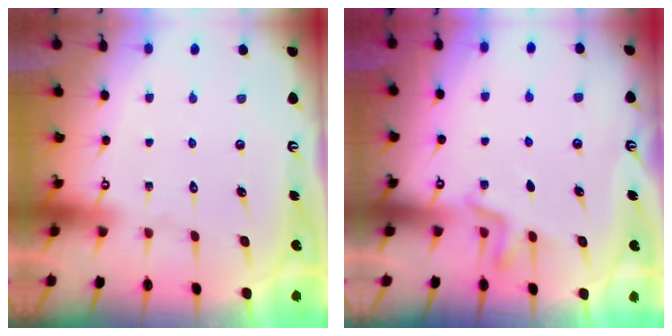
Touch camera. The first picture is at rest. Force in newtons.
{"total": 3.8, "press": 3.6, "slide": 1.4}